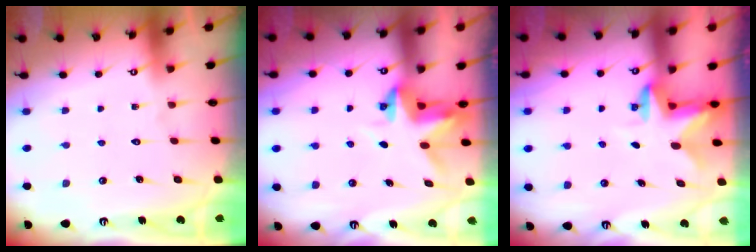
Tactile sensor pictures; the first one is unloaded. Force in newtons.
{"total": 3.5, "press": 3.5, "slide": 0.2}
{"total": 2.6, "press": 2.5, "slide": 0.5}